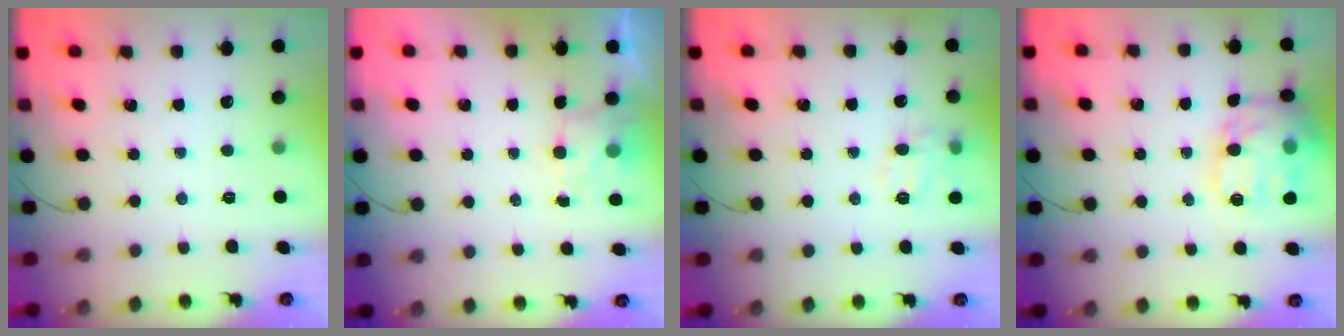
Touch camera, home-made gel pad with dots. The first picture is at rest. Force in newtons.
{"total": 1.9, "press": 1.6, "slide": 1.0}
{"total": 10.0, "press": 9.9, "slide": 1.5}
{"total": 18.4, "press": 18.3, "slide": 2.3}